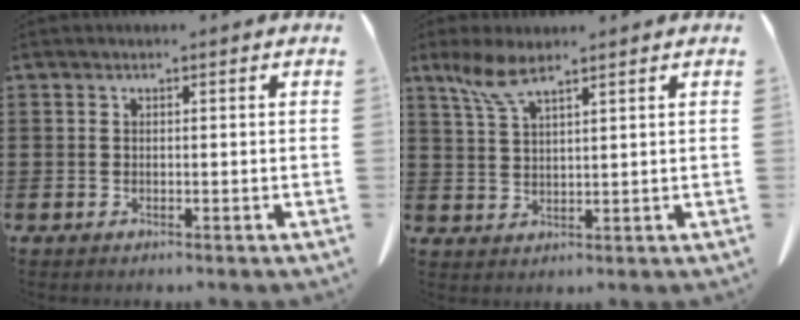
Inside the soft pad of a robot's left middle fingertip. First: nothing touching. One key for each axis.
{"total": 5.4, "fx": 3.6, "fy": 1.1, "fz": 3.8, "tx": -0.093, "ty": -0.001, "tz": 0.062}